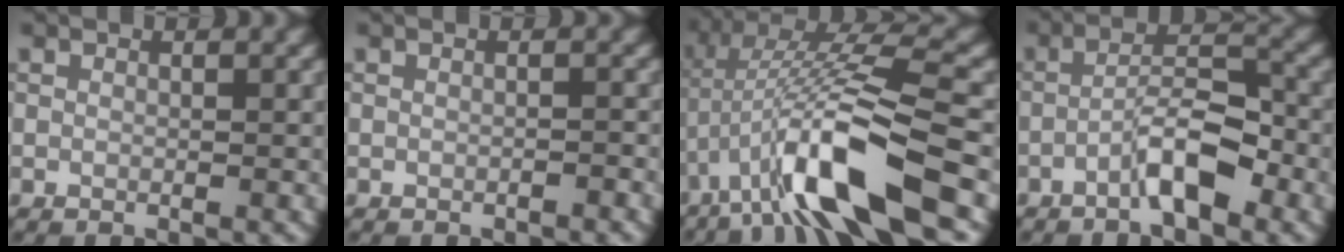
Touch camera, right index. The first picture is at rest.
{"total": 0.6, "force": [-0.5, 0.1, 0.3], "torque": [-0.003, 0.003, -0.007]}
{"total": 10.8, "force": [-4.1, 2.4, 9.7], "torque": [-0.191, 0.014, -0.078]}
{"total": 4.6, "force": [-2.5, 1.0, 3.7], "torque": [-0.063, 0.017, -0.050]}